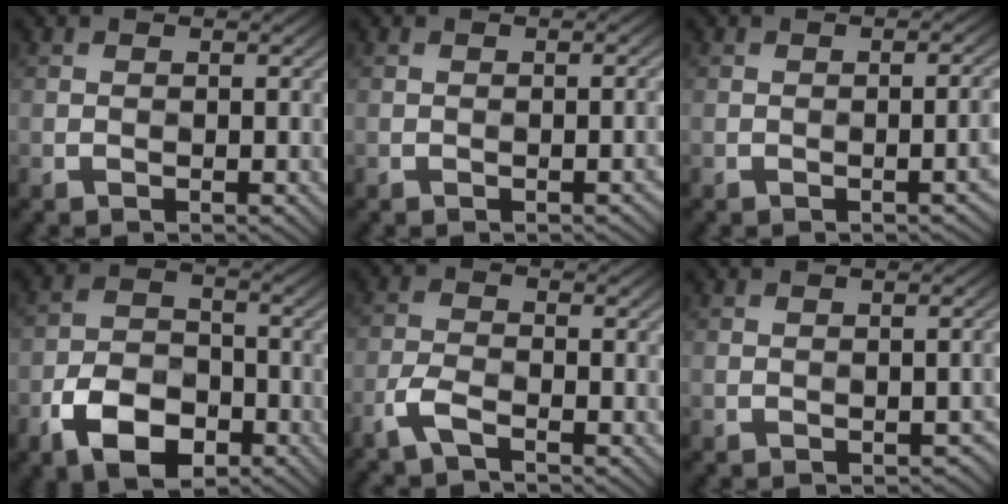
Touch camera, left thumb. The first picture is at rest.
{"total": 1.8, "force": [-1.4, 0.5, 0.9], "torque": [-0.010, 0.017, -0.014]}
{"total": 3.0, "force": [-1.5, 0.8, 2.5], "torque": [-0.016, 0.008, -0.018]}
{"total": 8.2, "force": [-3.3, 5.2, 5.4], "torque": [-0.102, -0.010, -0.072]}
{"total": 4.0, "force": [-2.3, 1.4, 2.9], "torque": [-0.065, -0.004, -0.056]}
{"total": 3.0, "force": [-2.5, 1.3, 1.2], "torque": [-0.012, 0.010, -0.019]}